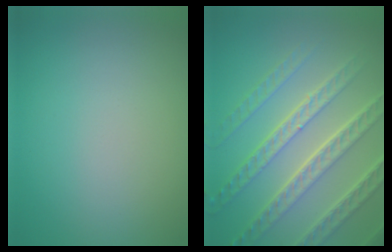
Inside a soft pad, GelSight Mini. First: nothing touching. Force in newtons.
{"total": 7.8, "press": 5.6, "slide": 5.4}